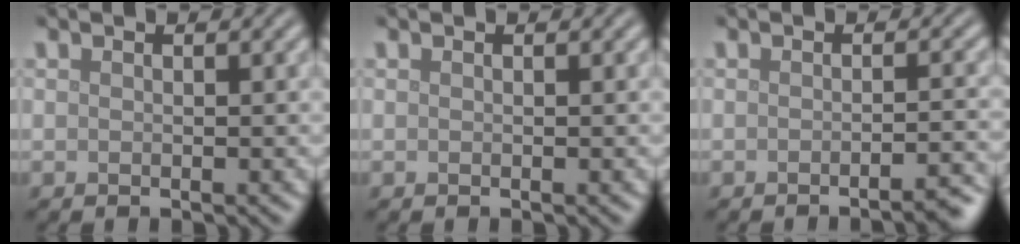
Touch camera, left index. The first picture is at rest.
{"total": 0.0}
{"total": 2.6, "force": [-1.8, 0.5, 1.8], "torque": [-0.013, 0.003, -0.032]}